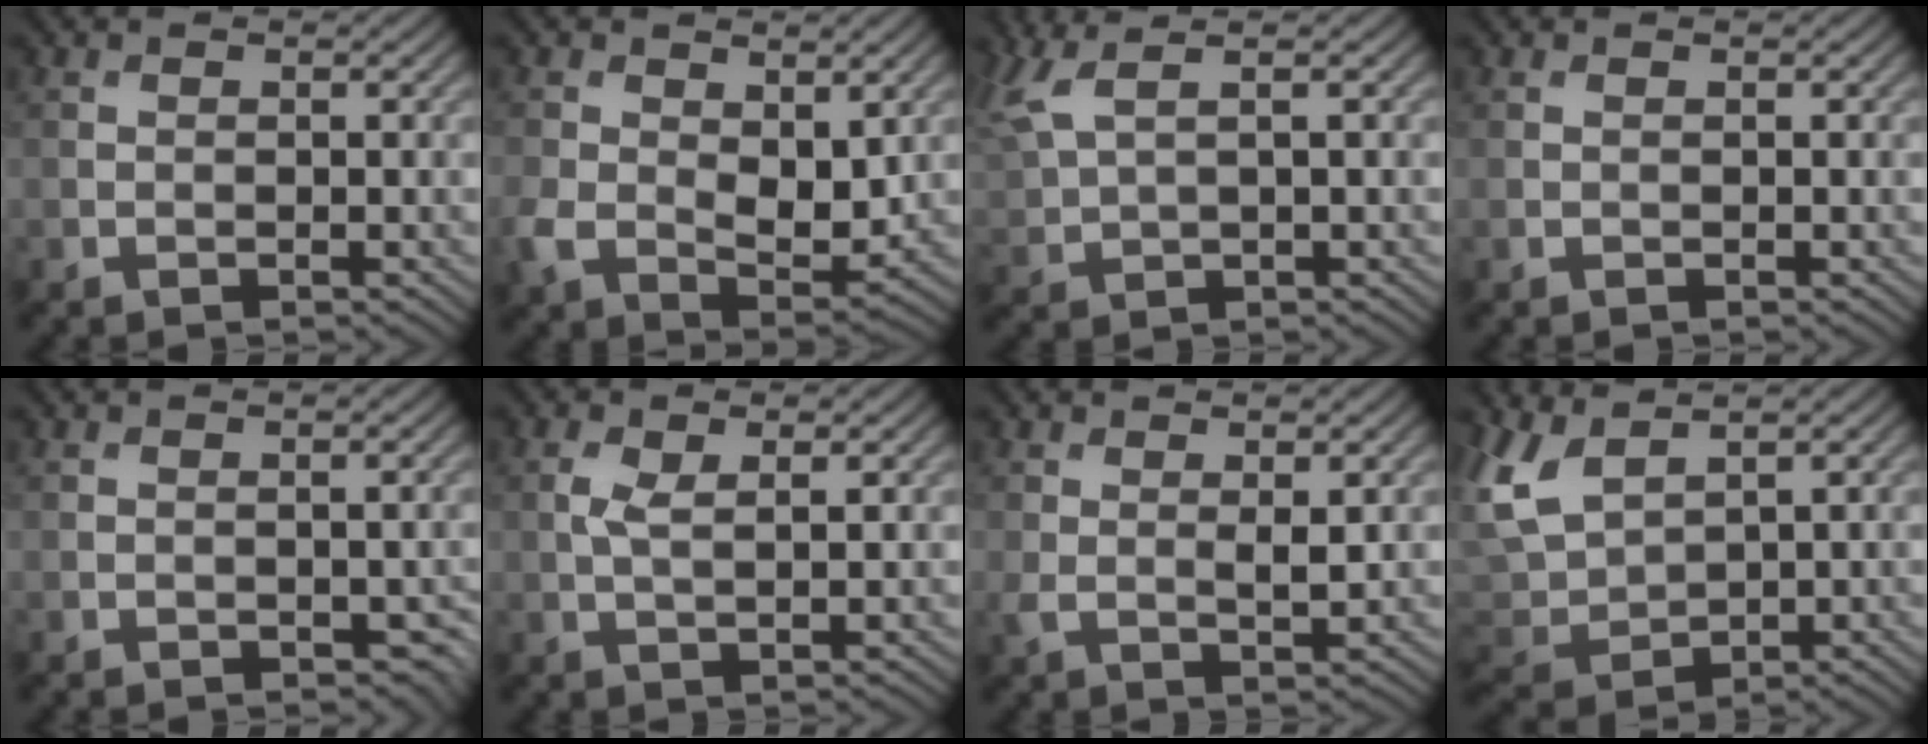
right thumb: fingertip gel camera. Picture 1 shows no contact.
{"total": 8.1, "force": [0.5, 5.3, 6.1], "torque": [-0.143, -0.021, 0.016]}
{"total": 5.5, "force": [3.0, 1.6, 4.4], "torque": [-0.121, 0.017, 0.065]}
{"total": 0.0}
{"total": 1.8, "force": [-0.5, 1.1, 1.3], "torque": [-0.020, -0.012, 0.000]}
{"total": 2.4, "force": [0.7, 0.8, 2.2], "torque": [-0.053, 0.001, 0.015]}
{"total": 2.5, "force": [0.8, 0.9, 2.2], "torque": [-0.050, -0.005, 0.018]}
{"total": 6.2, "force": [3.4, 3.2, 4.0], "torque": [-0.122, 0.001, 0.070]}